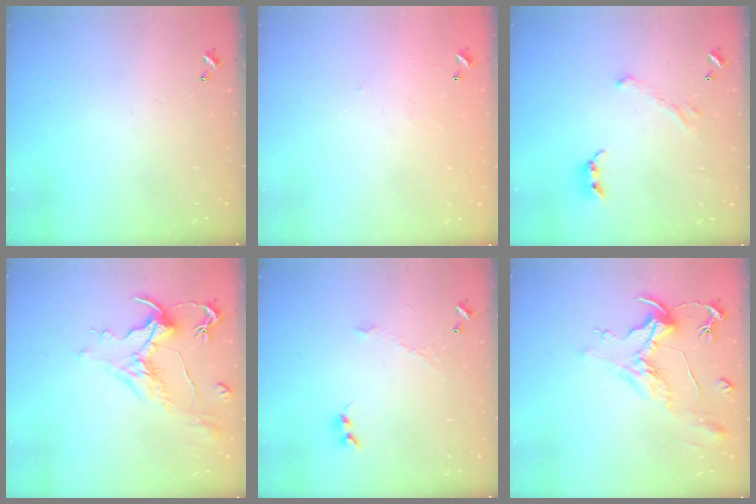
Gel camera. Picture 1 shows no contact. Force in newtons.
{"total": 7.4, "press": 7.4, "slide": 0.6}
{"total": 2.6, "press": 2.4, "slide": 1.0}
{"total": 1.7, "press": 0.9, "slide": 1.4}
{"total": 2.9, "press": 2.8, "slide": 0.5}
{"total": 2.1, "press": 1.6, "slide": 1.3}